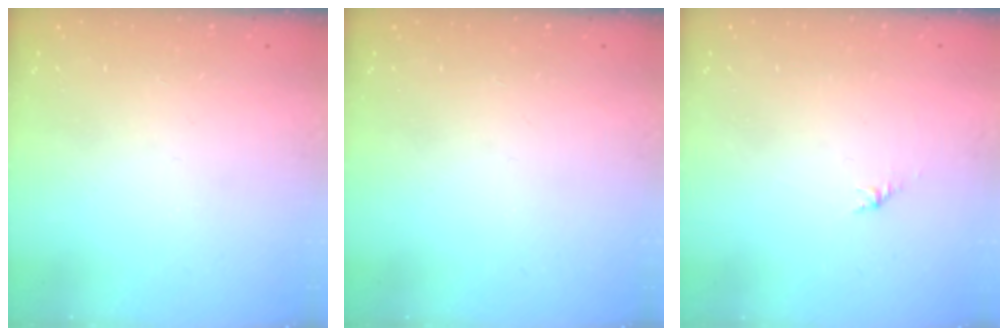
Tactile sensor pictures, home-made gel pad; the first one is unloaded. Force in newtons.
{"total": 0.0}
{"total": 1.7, "press": 1.6, "slide": 0.7}